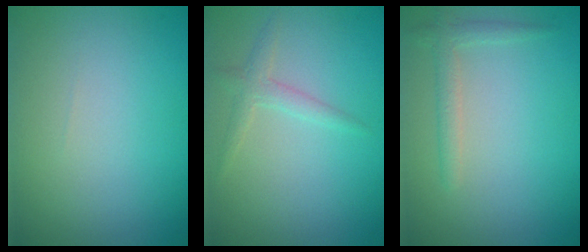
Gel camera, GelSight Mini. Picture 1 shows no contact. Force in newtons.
{"total": 1.4, "press": 1.4, "slide": 0.0}
{"total": 1.7, "press": 1.6, "slide": 0.1}